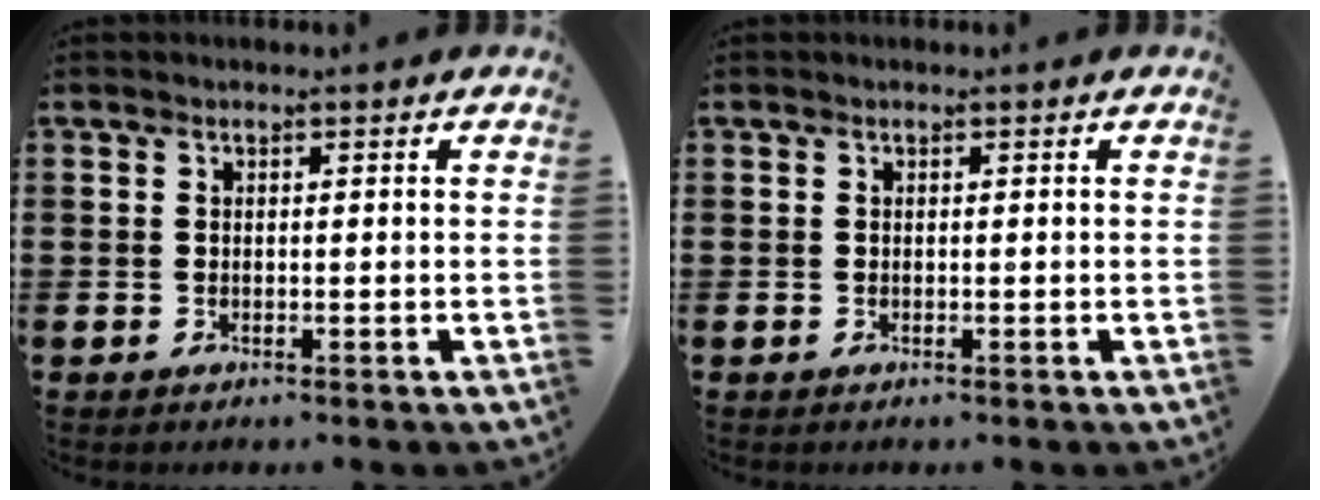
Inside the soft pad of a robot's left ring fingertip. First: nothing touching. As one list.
[{"total": 0.0}]